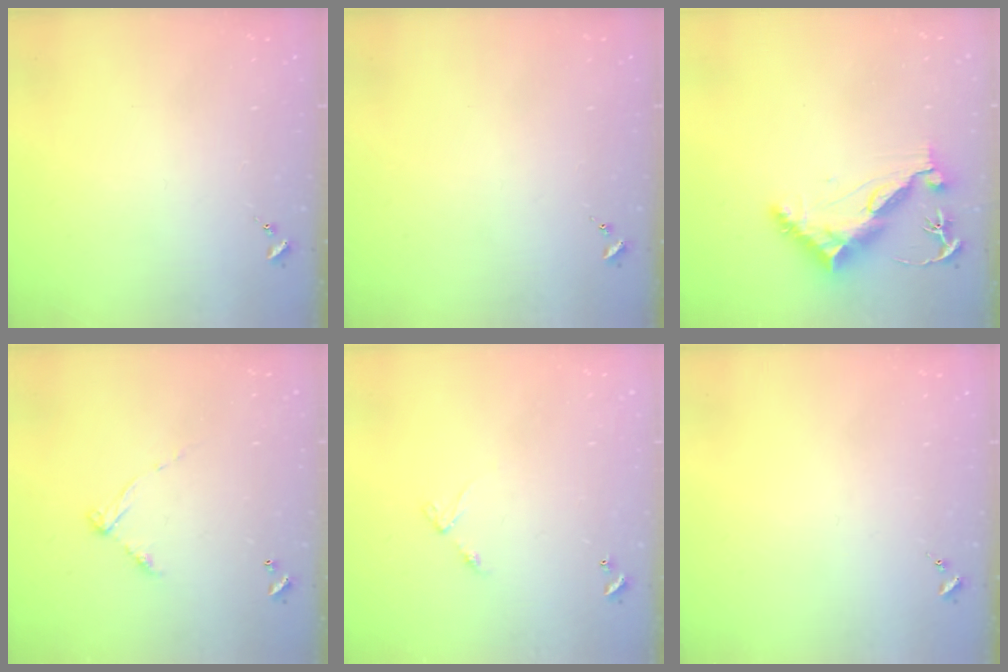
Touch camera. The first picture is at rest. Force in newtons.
{"total": 0.0}
{"total": 10.5, "press": 10.4, "slide": 1.1}
{"total": 5.8, "press": 5.8, "slide": 0.4}
{"total": 4.7, "press": 4.7, "slide": 0.4}
{"total": 0.0}